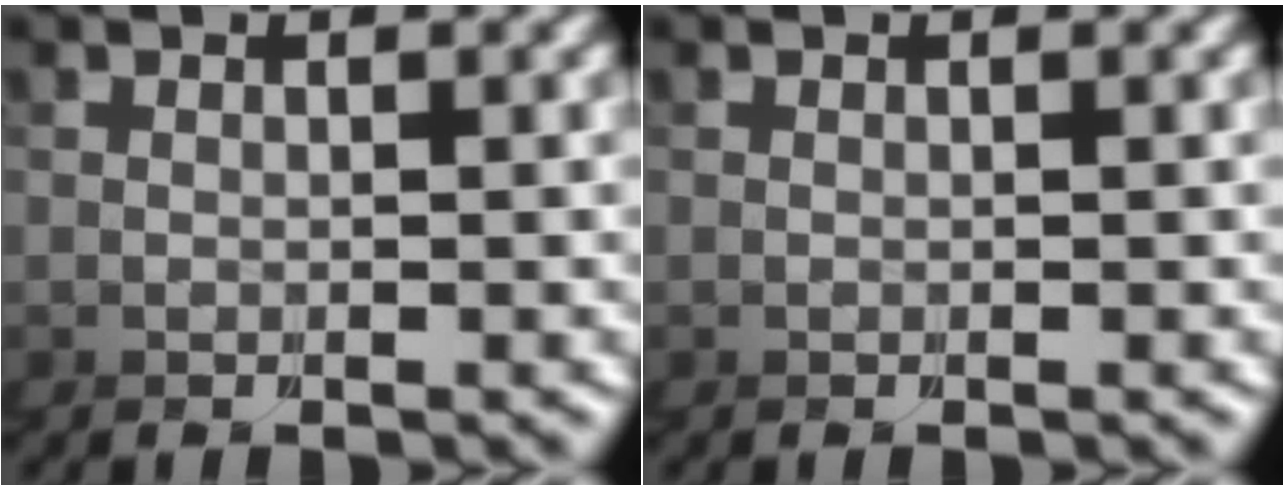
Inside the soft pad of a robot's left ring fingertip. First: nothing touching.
{"total": 0.0}